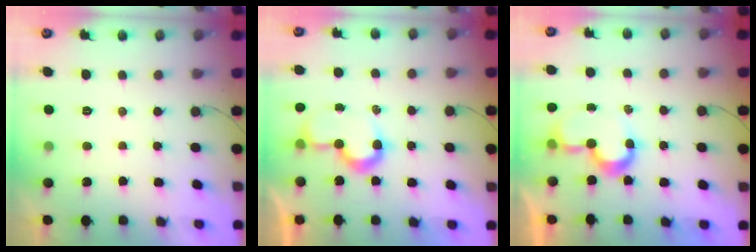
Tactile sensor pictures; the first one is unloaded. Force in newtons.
{"total": 8.3, "press": 8.3, "slide": 0.2}
{"total": 9.7, "press": 9.7, "slide": 0.7}